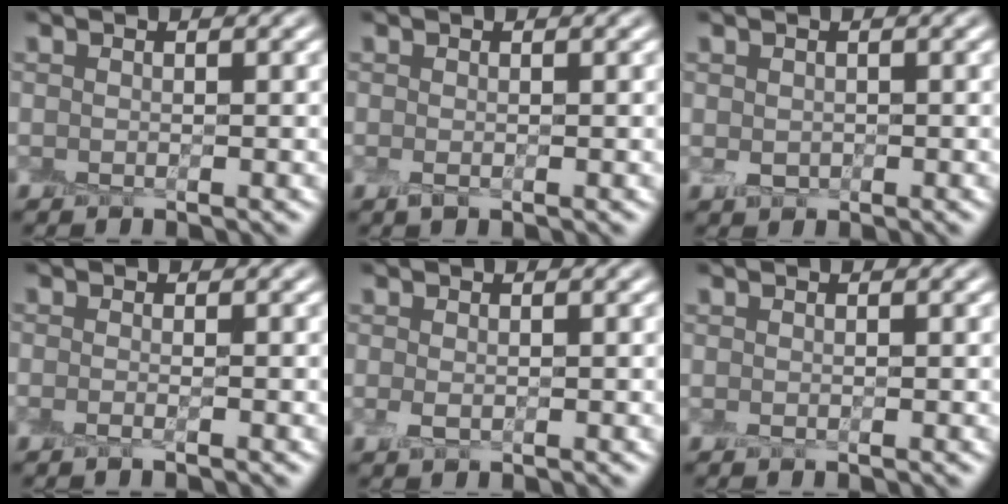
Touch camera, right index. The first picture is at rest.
{"total": 0.7, "force": [-0.2, 0.2, 0.6], "torque": [-0.015, -0.005, -0.003]}
{"total": 1.2, "force": [0.0, 1.0, 0.7], "torque": [-0.014, -0.001, 0.001]}
{"total": 1.0, "force": [-0.5, 0.1, 0.9], "torque": [-0.019, -0.007, -0.012]}
{"total": 1.1, "force": [-0.1, 0.7, 0.9], "torque": [-0.022, -0.002, -0.002]}
{"total": 0.0}